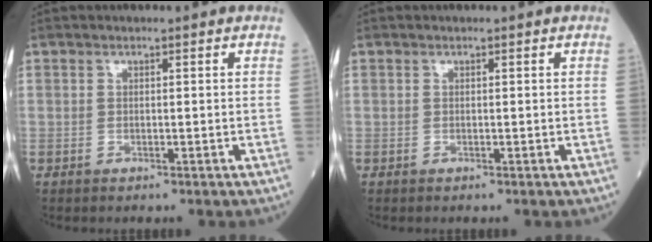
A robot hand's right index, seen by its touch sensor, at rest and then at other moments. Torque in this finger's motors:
{"motor_torque": [0.02, -0.02, -0.01, 0.00]}